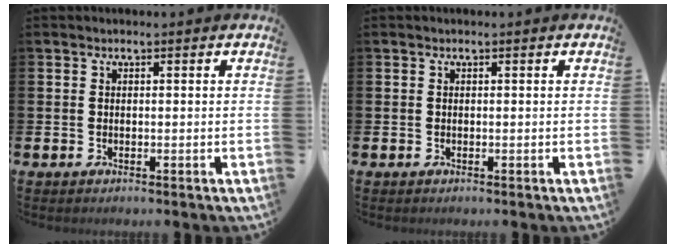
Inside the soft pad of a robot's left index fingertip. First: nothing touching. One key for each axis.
{"total": 0.0}